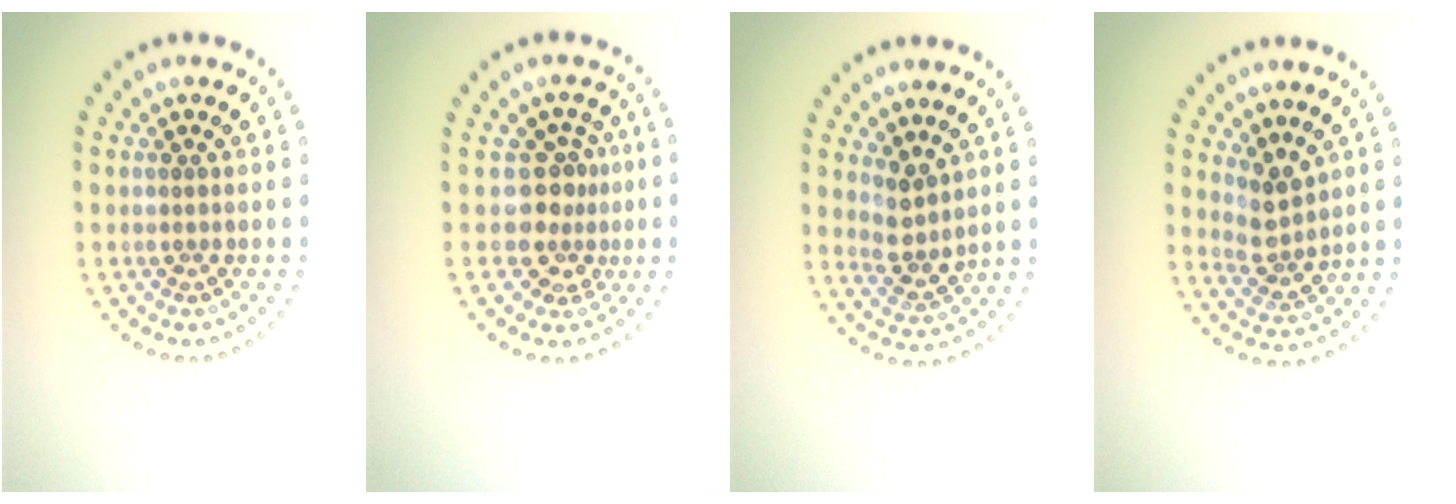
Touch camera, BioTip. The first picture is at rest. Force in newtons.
{"total": 3.1, "press": 2.2, "slide": 2.2}
{"total": 2.6, "press": 2.0, "slide": 1.6}
{"total": 2.7, "press": 2.1, "slide": 1.8}